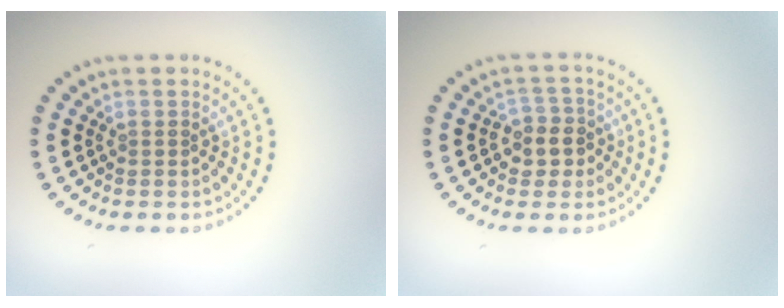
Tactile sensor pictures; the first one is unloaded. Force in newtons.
{"total": 2.8, "press": 2.5, "slide": 1.2}